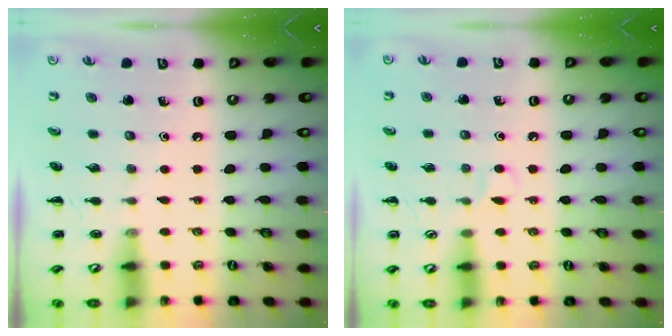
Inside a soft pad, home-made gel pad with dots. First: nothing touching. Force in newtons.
{"total": 3.3, "press": 3.1, "slide": 1.1}